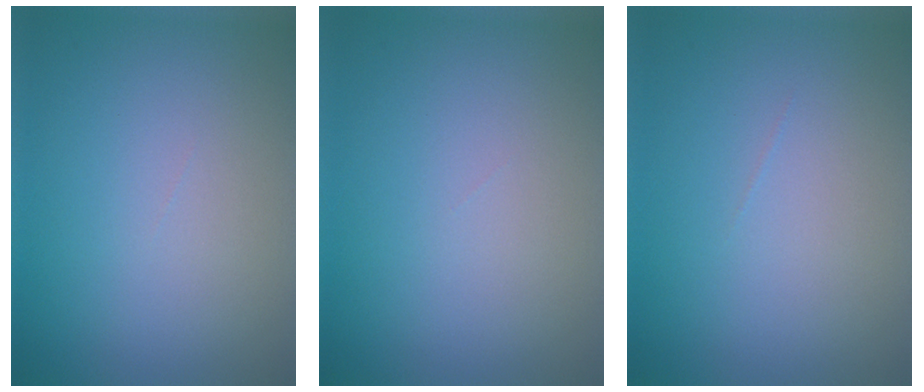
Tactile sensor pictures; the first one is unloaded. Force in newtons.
{"total": 0.0}
{"total": 0.0}